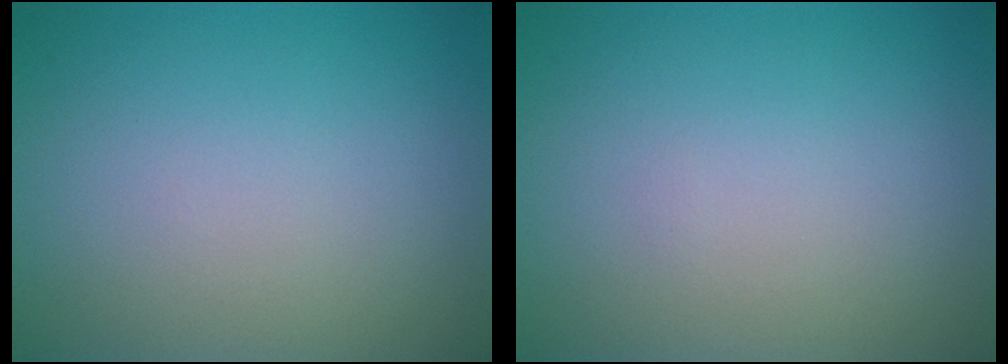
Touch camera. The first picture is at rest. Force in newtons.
{"total": 0.0}